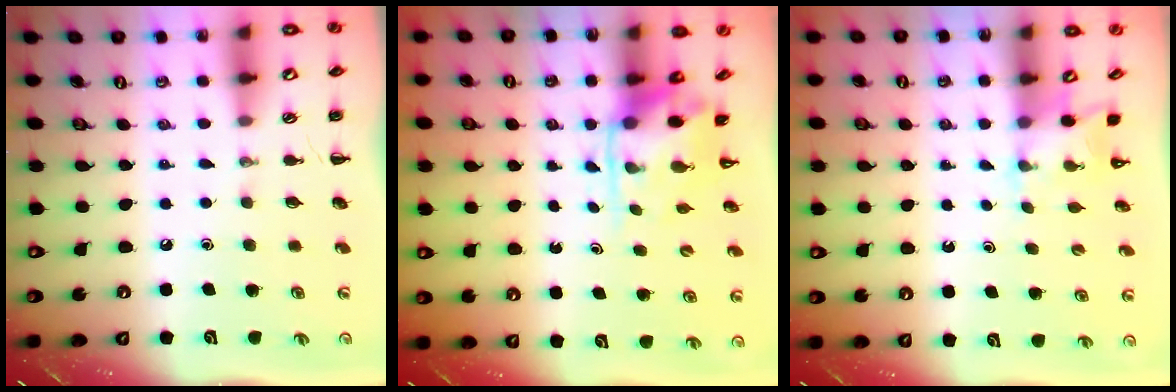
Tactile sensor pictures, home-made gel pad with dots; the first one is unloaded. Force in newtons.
{"total": 3.4, "press": 3.3, "slide": 0.6}
{"total": 2.2, "press": 2.1, "slide": 0.7}